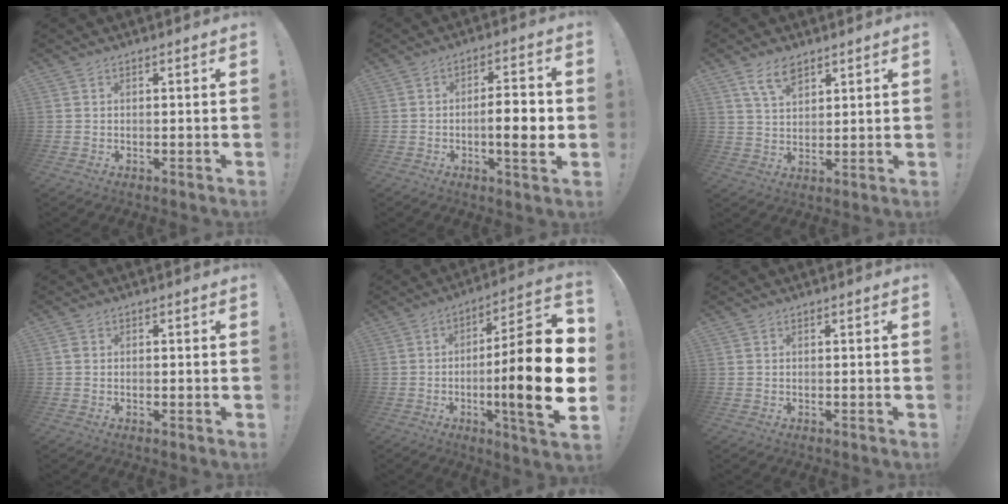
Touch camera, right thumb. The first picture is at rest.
{"total": 9.3, "force": [-1.9, 2.1, 8.9], "torque": [-0.130, 0.003, -0.038]}
{"total": 7.4, "force": [4.9, 3.7, 4.1], "torque": [-0.078, -0.016, 0.092]}
{"total": 0.8, "force": [-0.3, 0.6, 0.3], "torque": [-0.010, 0.007, -0.004]}
{"total": 23.2, "force": [-4.1, 3.5, 22.6], "torque": [-0.361, 0.011, -0.068]}
{"total": 0.0}